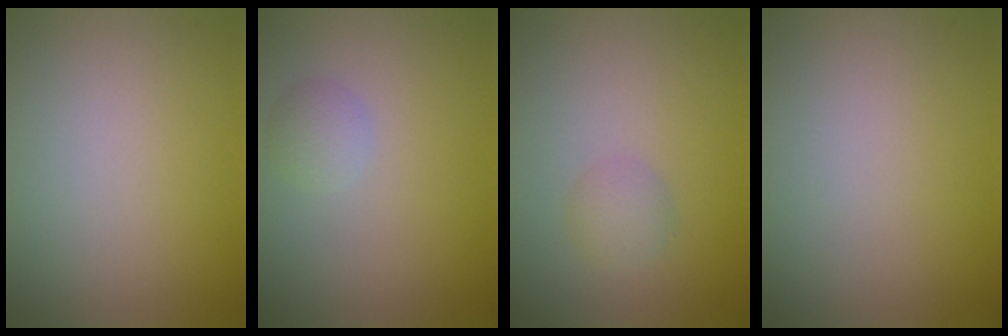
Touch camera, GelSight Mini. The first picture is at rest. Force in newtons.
{"total": 1.4, "press": 1.4, "slide": 0.0}
{"total": 1.6, "press": 1.6, "slide": 0.0}
{"total": 0.0}